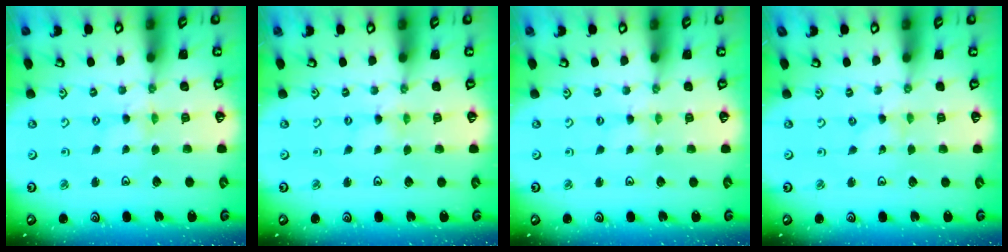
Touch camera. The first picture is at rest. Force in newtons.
{"total": 0.0}
{"total": 0.0}
{"total": 0.0}